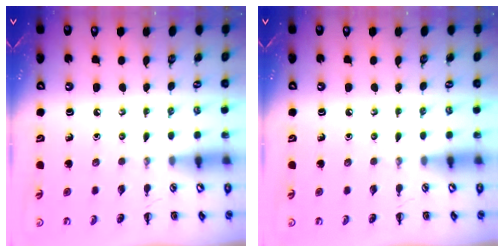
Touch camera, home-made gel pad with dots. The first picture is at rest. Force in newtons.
{"total": 0.0}